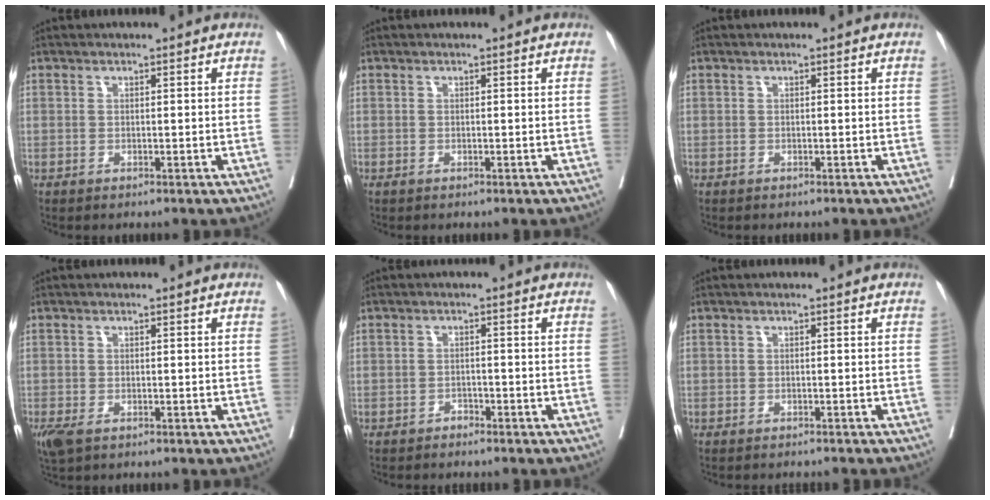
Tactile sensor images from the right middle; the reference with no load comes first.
{"total": 0.0}
{"total": 0.0}
{"total": 4.0, "force": [-2.3, 2.1, 2.6], "torque": [-0.065, -0.015, -0.038]}
{"total": 1.2, "force": [-1.1, 0.4, 0.2], "torque": [-0.009, 0.000, -0.019]}
{"total": 4.3, "force": [-4.1, 0.4, 1.2], "torque": [-0.013, -0.009, -0.048]}